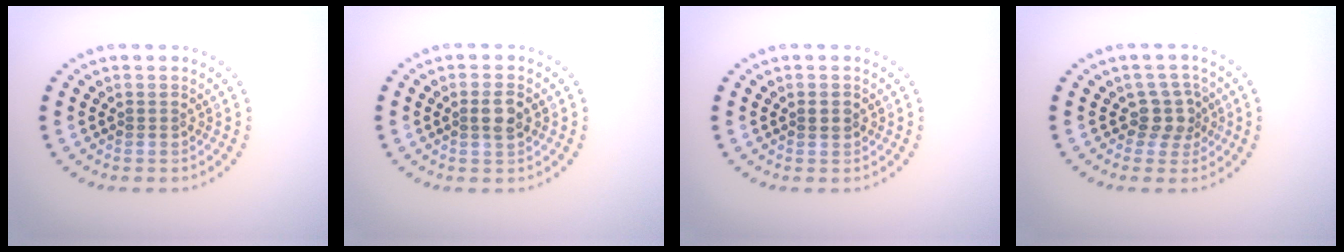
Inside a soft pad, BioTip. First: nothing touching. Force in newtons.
{"total": 2.0, "press": 1.9, "slide": 0.4}
{"total": 1.2, "press": 1.2, "slide": 0.2}
{"total": 2.5, "press": 2.0, "slide": 1.4}